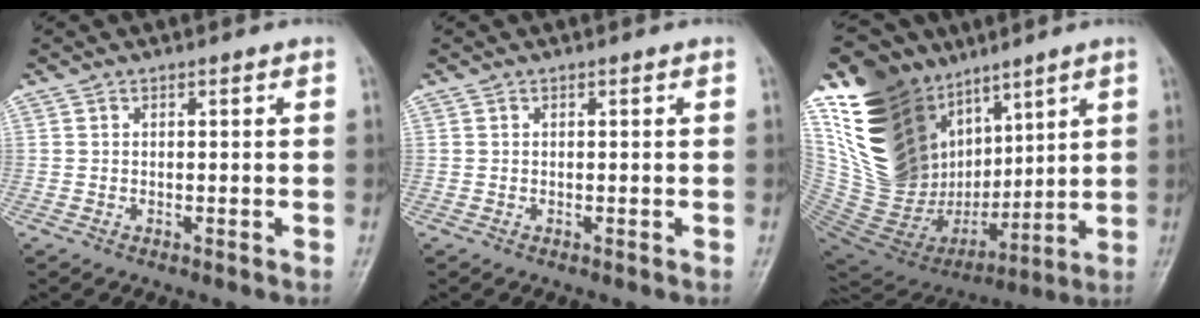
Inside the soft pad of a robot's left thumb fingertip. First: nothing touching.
{"total": 0.0}
{"total": 29.9, "force": [11.8, 20.1, 18.8], "torque": [-0.333, -0.027, 0.240]}